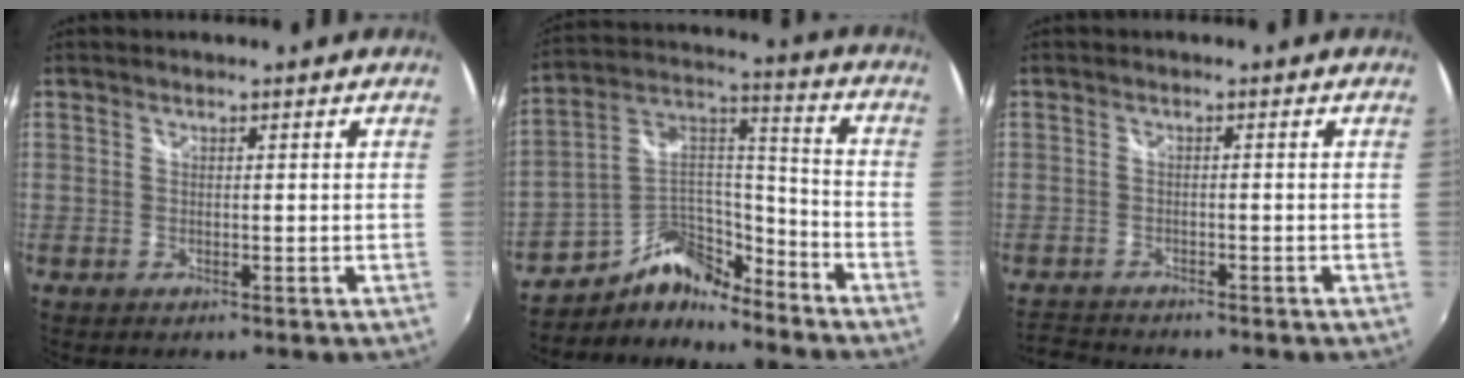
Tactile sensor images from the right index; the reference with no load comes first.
{"total": 13.2, "force": [-10.0, 7.0, 4.9], "torque": [-0.130, 0.046, -0.191]}
{"total": 3.3, "force": [-3.3, 0.6, 0.1], "torque": [-0.026, -0.009, -0.070]}